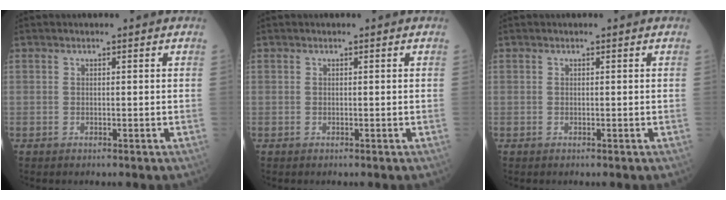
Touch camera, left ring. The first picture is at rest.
{"total": 0.0}
{"total": 0.0}